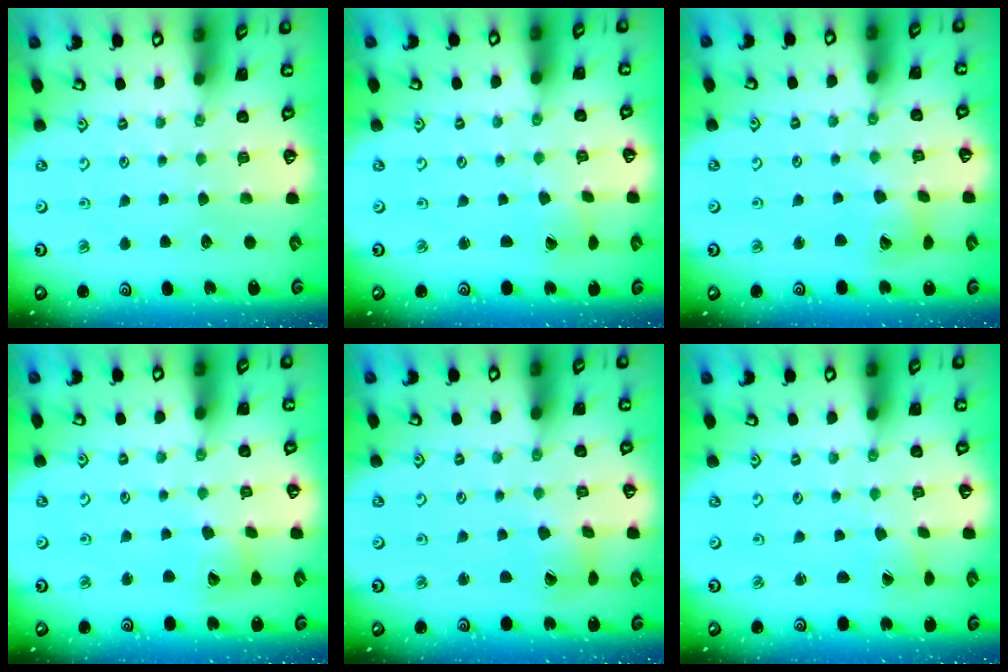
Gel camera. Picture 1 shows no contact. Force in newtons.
{"total": 0.8, "press": 0.8, "slide": 0.1}
{"total": 8.8, "press": 8.7, "slide": 1.2}
{"total": 8.1, "press": 8.1, "slide": 1.1}
{"total": 4.3, "press": 4.3, "slide": 0.4}
{"total": 0.8, "press": 0.8, "slide": 0.0}